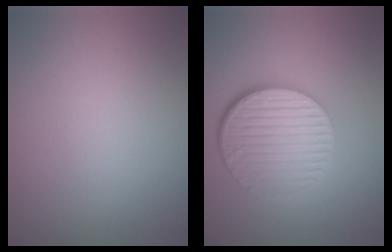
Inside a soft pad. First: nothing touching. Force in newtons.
{"total": 6.7, "press": 4.4, "slide": 5.0}